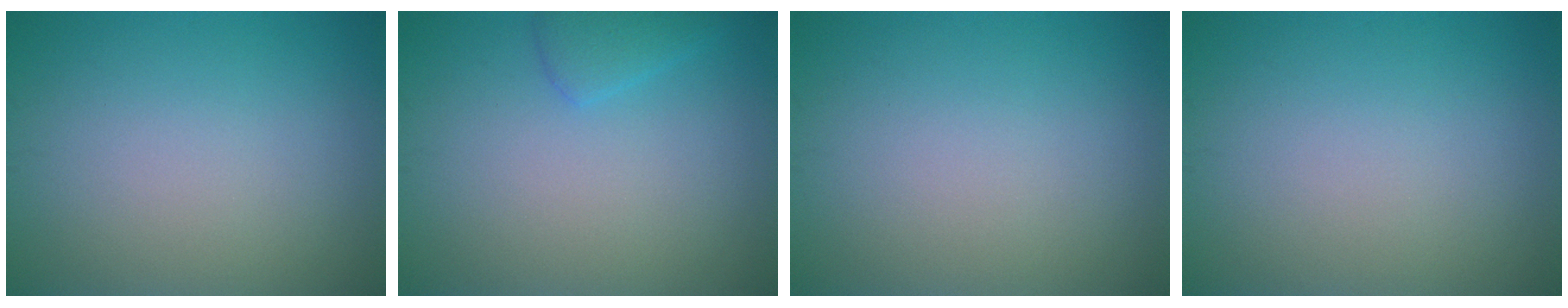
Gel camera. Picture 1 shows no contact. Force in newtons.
{"total": 1.7, "press": 1.7, "slide": 0.1}
{"total": 0.0}
{"total": 0.0}